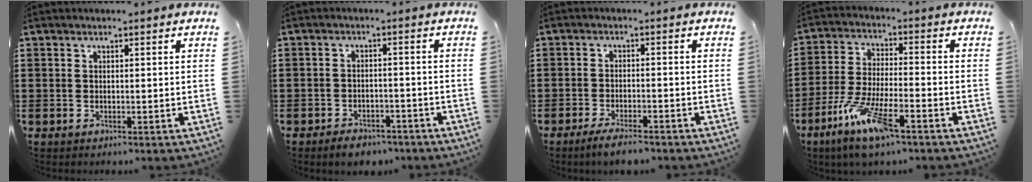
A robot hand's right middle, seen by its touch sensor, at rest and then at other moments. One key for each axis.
{"total": 2.6, "fx": -2.5, "fy": 0.7, "fz": 0.2, "tx": -0.010, "ty": 0.004, "tz": -0.052}
{"total": 3.4, "fx": -2.9, "fy": 0.3, "fz": 1.6, "tx": -0.034, "ty": -0.002, "tz": -0.058}
{"total": 10.3, "fx": -6.7, "fy": 1.8, "fz": 7.6, "tx": -0.162, "ty": -0.006, "tz": -0.129}